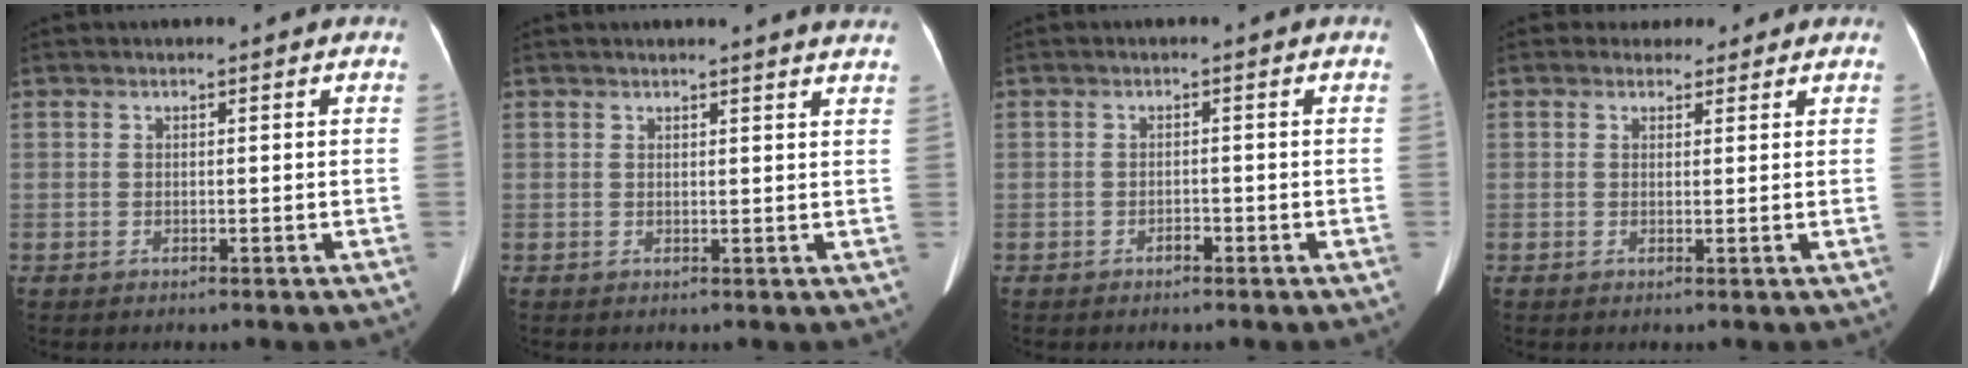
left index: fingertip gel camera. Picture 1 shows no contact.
{"total": 6.0, "force": [5.6, -0.4, 1.9], "torque": [-0.021, -0.005, 0.037]}
{"total": 1.1, "force": [-0.9, 0.4, 0.5], "torque": [-0.009, 0.002, -0.013]}
{"total": 2.7, "force": [1.9, 1.8, -0.1], "torque": [0.008, 0.008, 0.020]}